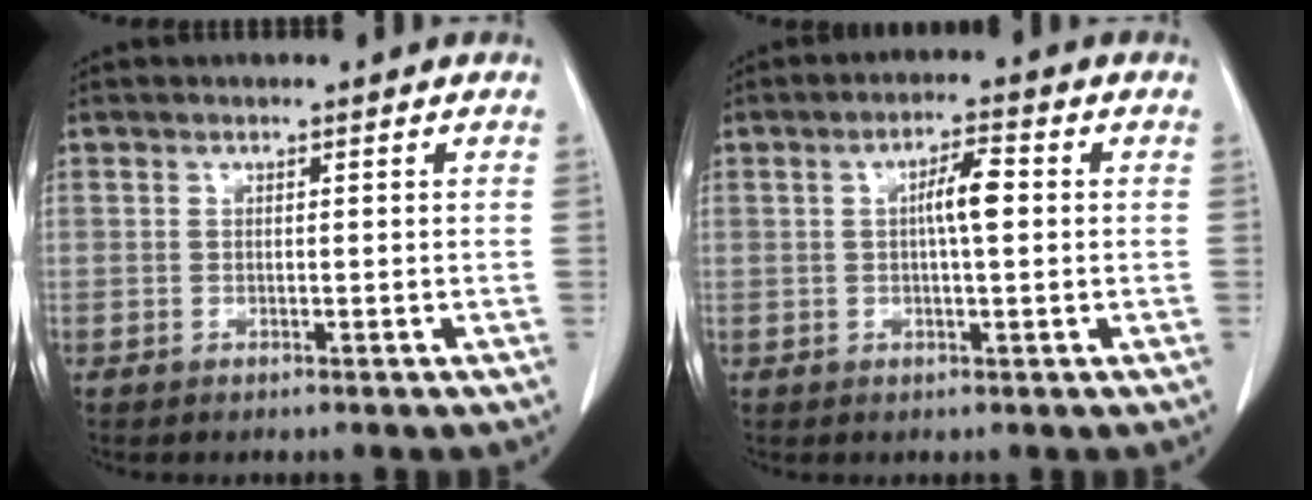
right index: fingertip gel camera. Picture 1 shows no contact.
{"total": 4.4, "force": [0.4, 0.8, 4.3], "torque": [-0.076, 0.008, 0.005]}